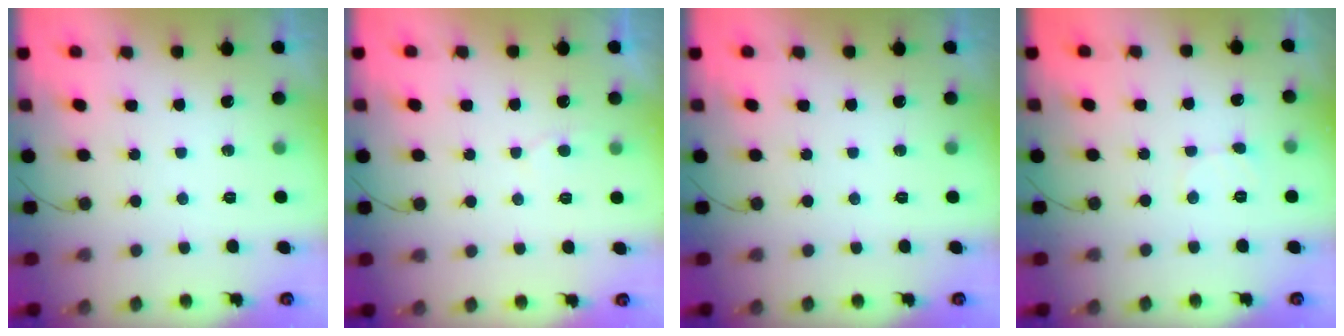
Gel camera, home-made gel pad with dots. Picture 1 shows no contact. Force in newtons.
{"total": 3.0, "press": 3.0, "slide": 0.3}
{"total": 0.0}
{"total": 2.9, "press": 2.9, "slide": 0.3}